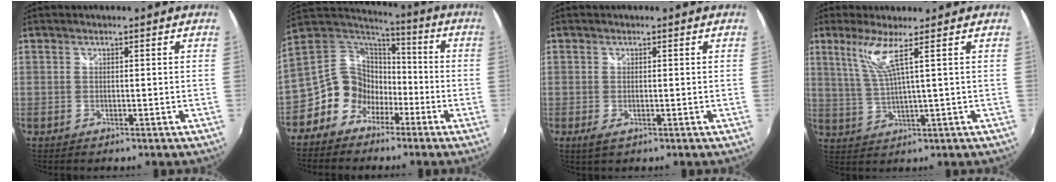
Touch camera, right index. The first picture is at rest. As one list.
[{"total": 12.7, "force": [-5.6, 10.6, 4.3], "torque": [-0.094, 0.037, -0.106]}, {"total": 2.0, "force": [-0.6, 0.9, 1.7], "torque": [-0.033, -0.008, -0.006]}, {"total": 5.6, "force": [2.9, -1.0, 4.6], "torque": [-0.092, -0.010, 0.066]}]